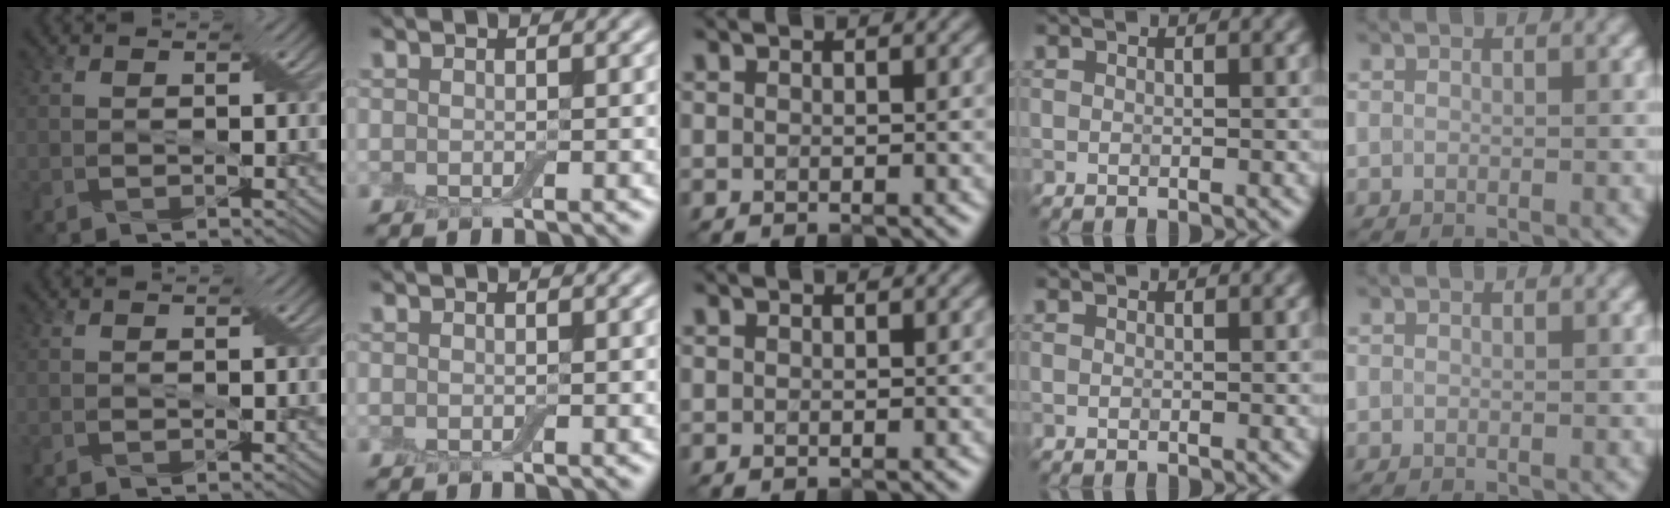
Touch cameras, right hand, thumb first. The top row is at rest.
{}